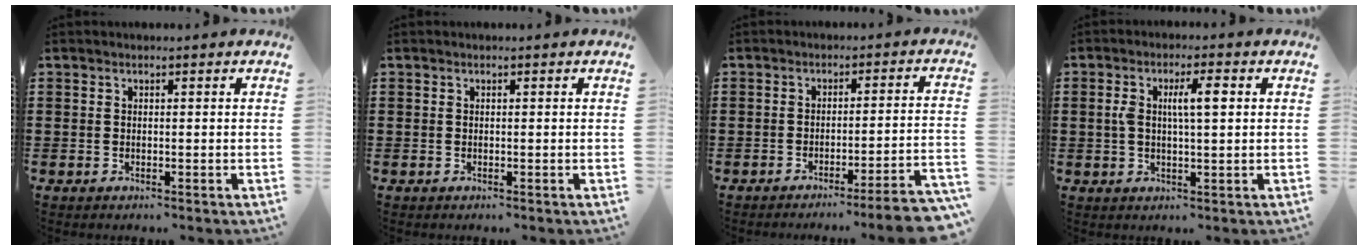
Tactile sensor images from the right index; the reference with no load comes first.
{"total": 0.0}
{"total": 4.6, "force": [-3.9, -0.7, 2.5], "torque": [-0.042, -0.019, -0.076]}
{"total": 5.0, "force": [1.0, 1.4, 4.7], "torque": [-0.094, 0.009, 0.013]}